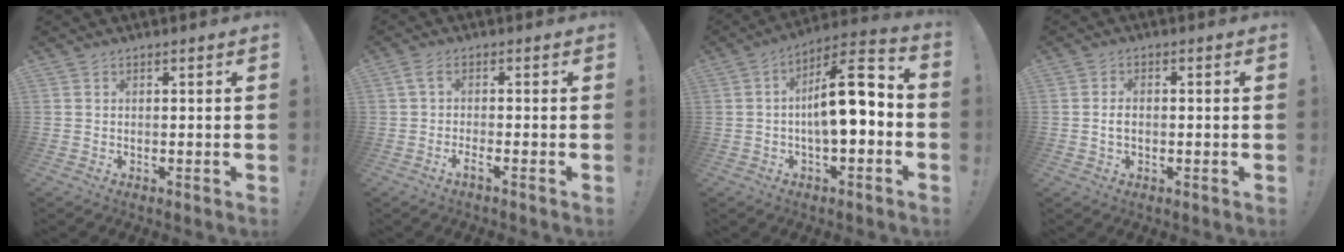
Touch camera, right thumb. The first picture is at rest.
{"total": 3.1, "force": [-0.5, -0.1, 3.0], "torque": [-0.067, -0.012, -0.009]}
{"total": 14.7, "force": [-0.4, 5.2, 13.7], "torque": [-0.197, 0.003, -0.011]}
{"total": 2.6, "force": [-0.2, 1.5, 2.0], "torque": [-0.030, 0.004, -0.005]}